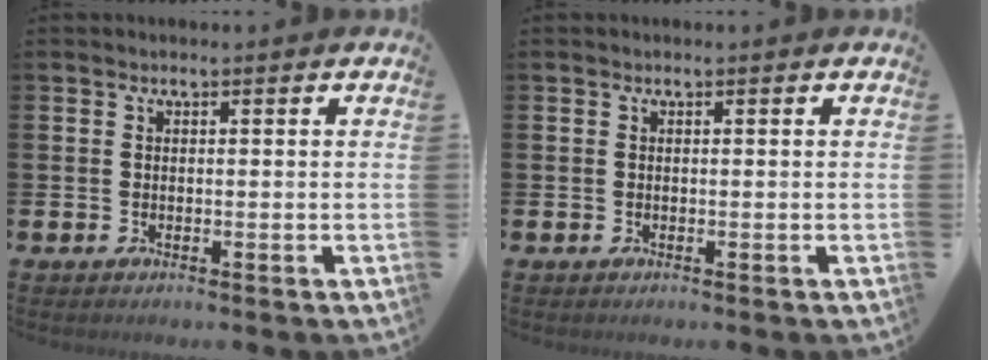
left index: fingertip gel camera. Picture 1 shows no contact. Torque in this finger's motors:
{"motor_torque": [0.08, 0.05, 0.02, -0.01]}